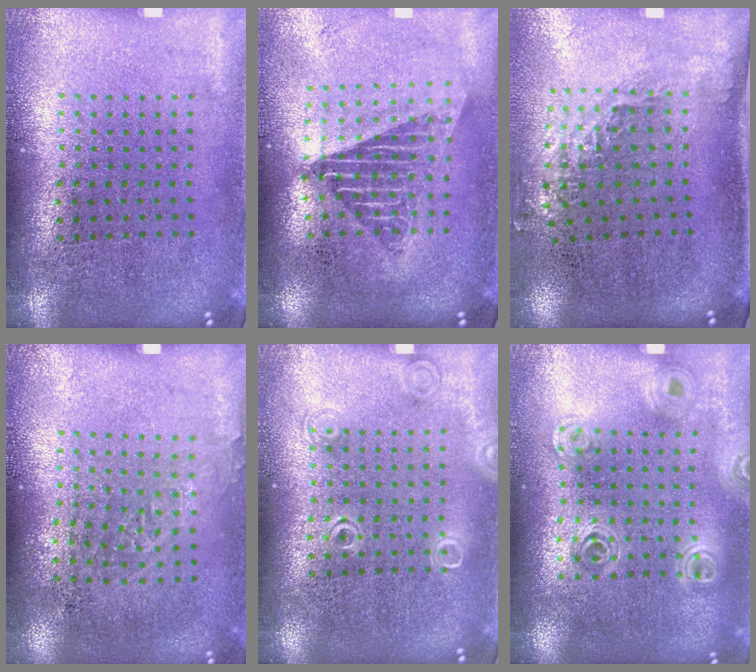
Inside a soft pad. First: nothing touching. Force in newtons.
{"total": 1.6, "press": 1.4, "slide": 0.9}
{"total": 1.2, "press": 1.0, "slide": 0.8}
{"total": 0.9, "press": 0.7, "slide": 0.5}
{"total": 1.2, "press": 1.2, "slide": 0.2}
{"total": 1.4, "press": 1.3, "slide": 0.5}